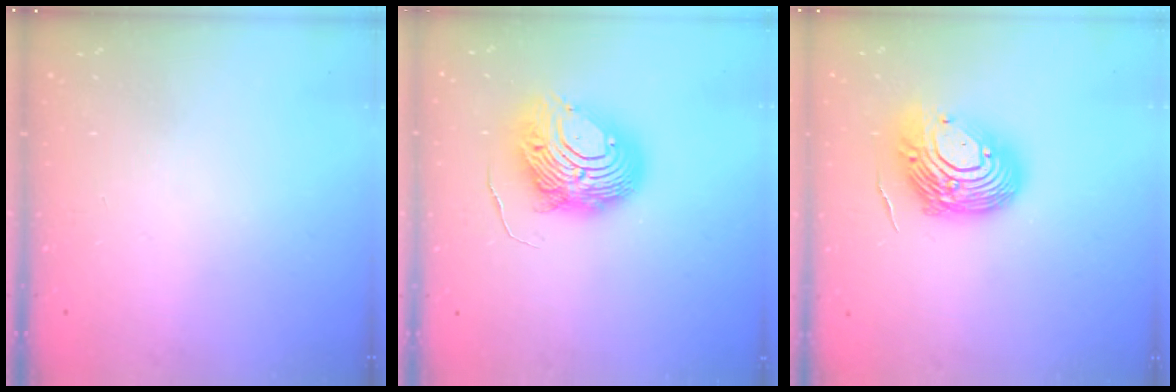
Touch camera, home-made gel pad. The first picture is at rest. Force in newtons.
{"total": 12.2, "press": 12.2, "slide": 1.2}
{"total": 14.9, "press": 14.7, "slide": 2.7}